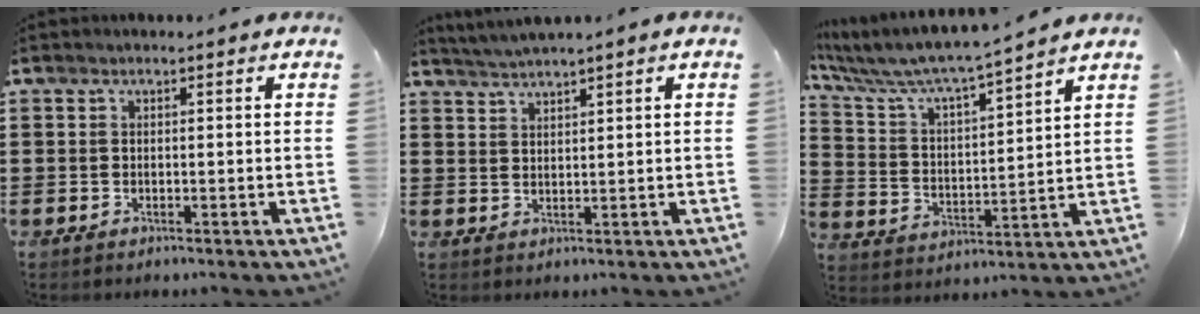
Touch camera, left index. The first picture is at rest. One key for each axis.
{"total": 1.9, "fx": 1.8, "fy": -0.6, "fz": 0.3, "tx": -0.011, "ty": -0.001, "tz": 0.034}
{"total": 6.3, "fx": 5.9, "fy": 0.0, "fz": 2.5, "tx": -0.075, "ty": -0.041, "tz": 0.094}